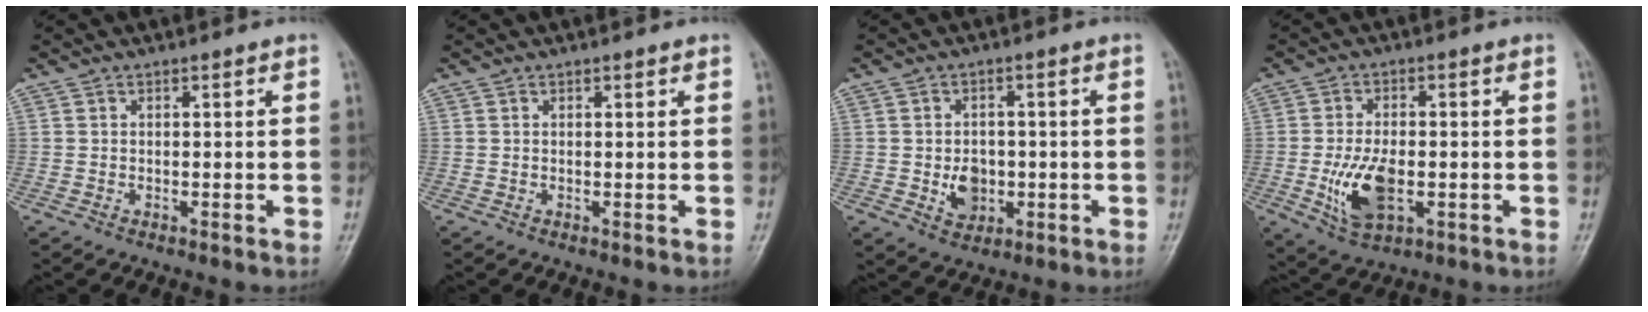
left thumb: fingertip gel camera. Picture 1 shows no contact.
{"total": 0.6, "force": [0.4, 0.3, 0.4], "torque": [-0.003, -0.001, 0.003]}
{"total": 5.6, "force": [-0.9, 4.5, 3.2], "torque": [-0.025, 0.004, -0.009]}
{"total": 9.6, "force": [-2.0, 5.3, 7.8], "torque": [-0.140, -0.003, -0.029]}